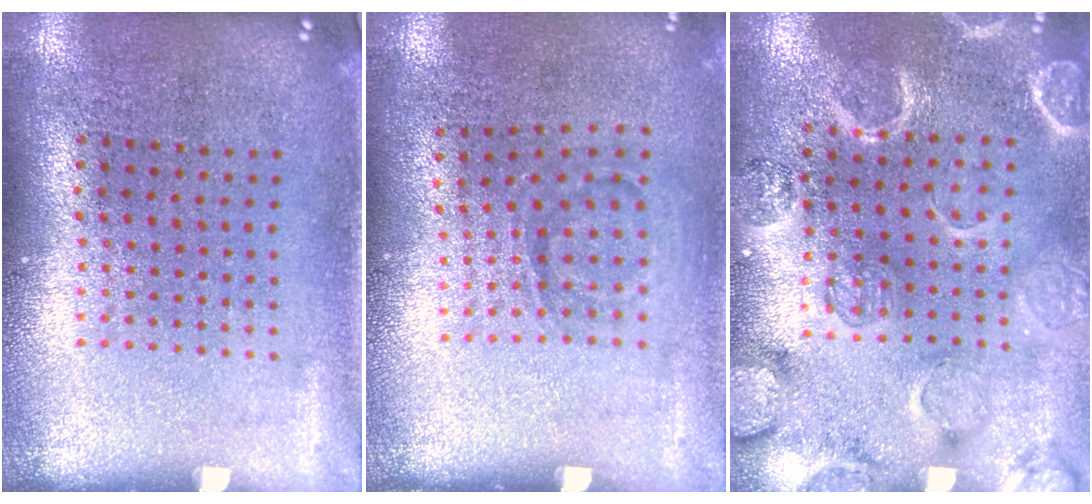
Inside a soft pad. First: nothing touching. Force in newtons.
{"total": 1.0, "press": 0.7, "slide": 0.7}
{"total": 2.3, "press": 2.3, "slide": 0.4}